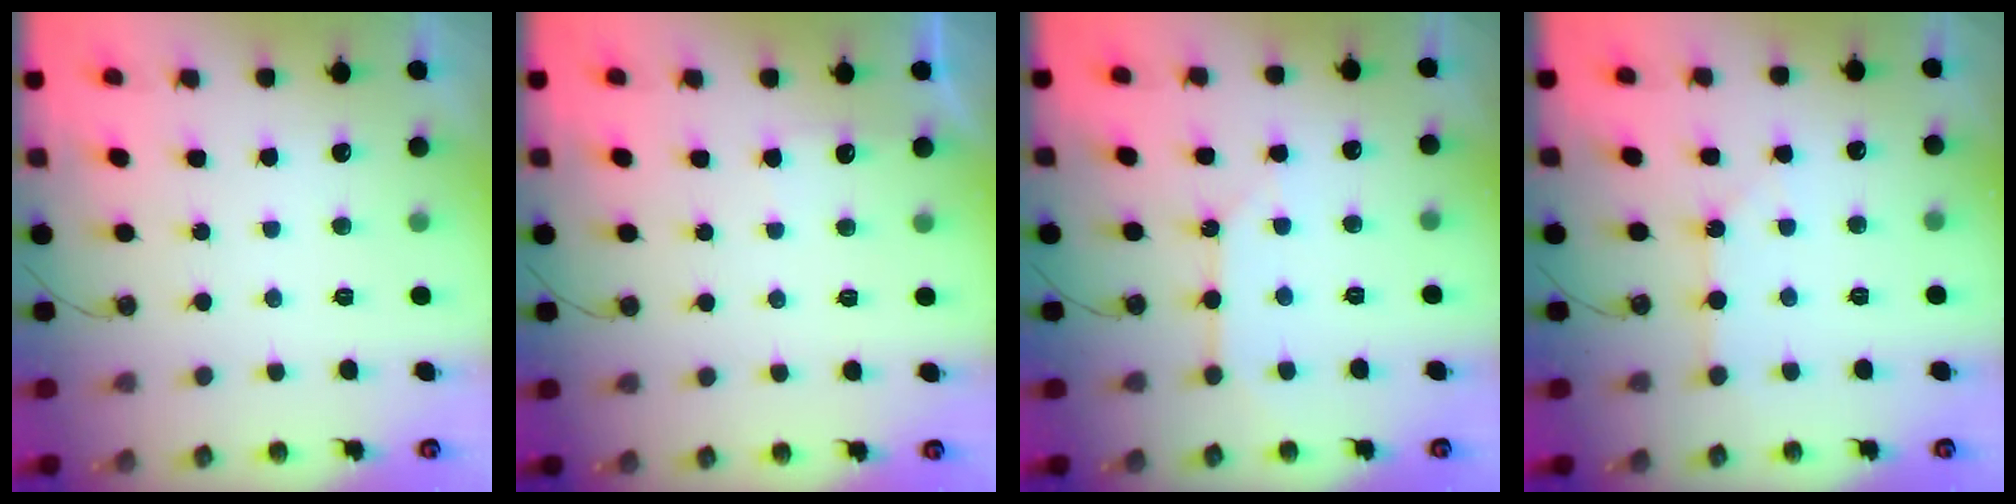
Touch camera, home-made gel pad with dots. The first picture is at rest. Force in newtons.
{"total": 2.8, "press": 2.7, "slide": 0.4}
{"total": 3.5, "press": 3.5, "slide": 0.3}
{"total": 1.4, "press": 1.4, "slide": 0.2}